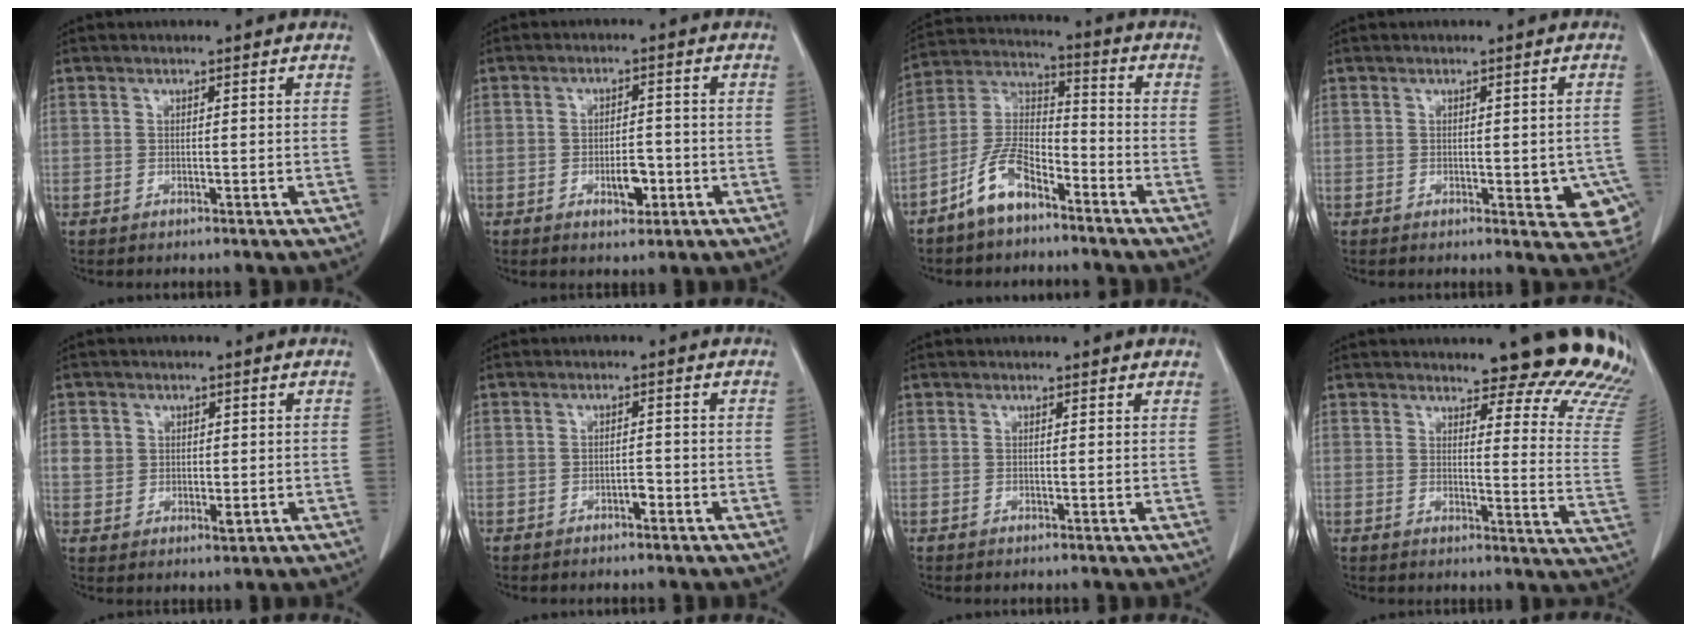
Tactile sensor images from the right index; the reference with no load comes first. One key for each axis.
{"total": 4.1, "fx": -1.5, "fy": 1.8, "fz": 3.4, "tx": -0.050, "ty": 0.003, "tz": -0.016}
{"total": 9.4, "fx": -6.3, "fy": 4.0, "fz": 5.8, "tx": -0.128, "ty": 0.011, "tz": -0.128}
{"total": 6.4, "fx": -1.8, "fy": 2.7, "fz": 5.4, "tx": -0.042, "ty": -0.002, "tz": -0.021}
{"total": 4.5, "fx": 0.9, "fy": 3.8, "fz": 2.2, "tx": -0.030, "ty": 0.001, "tz": 0.023}
{"total": 1.2, "fx": -0.7, "fy": 0.5, "fz": 0.8, "tx": -0.010, "ty": 0.004, "tz": -0.011}
{"total": 1.5, "fx": 1.3, "fy": 0.5, "fz": 0.5, "tx": -0.010, "ty": 0.003, "tz": 0.008}
{"total": 16.6, "fx": 15.7, "fy": 2.2, "fz": 5.0, "tx": -0.032, "ty": -0.117, "tz": 0.148}